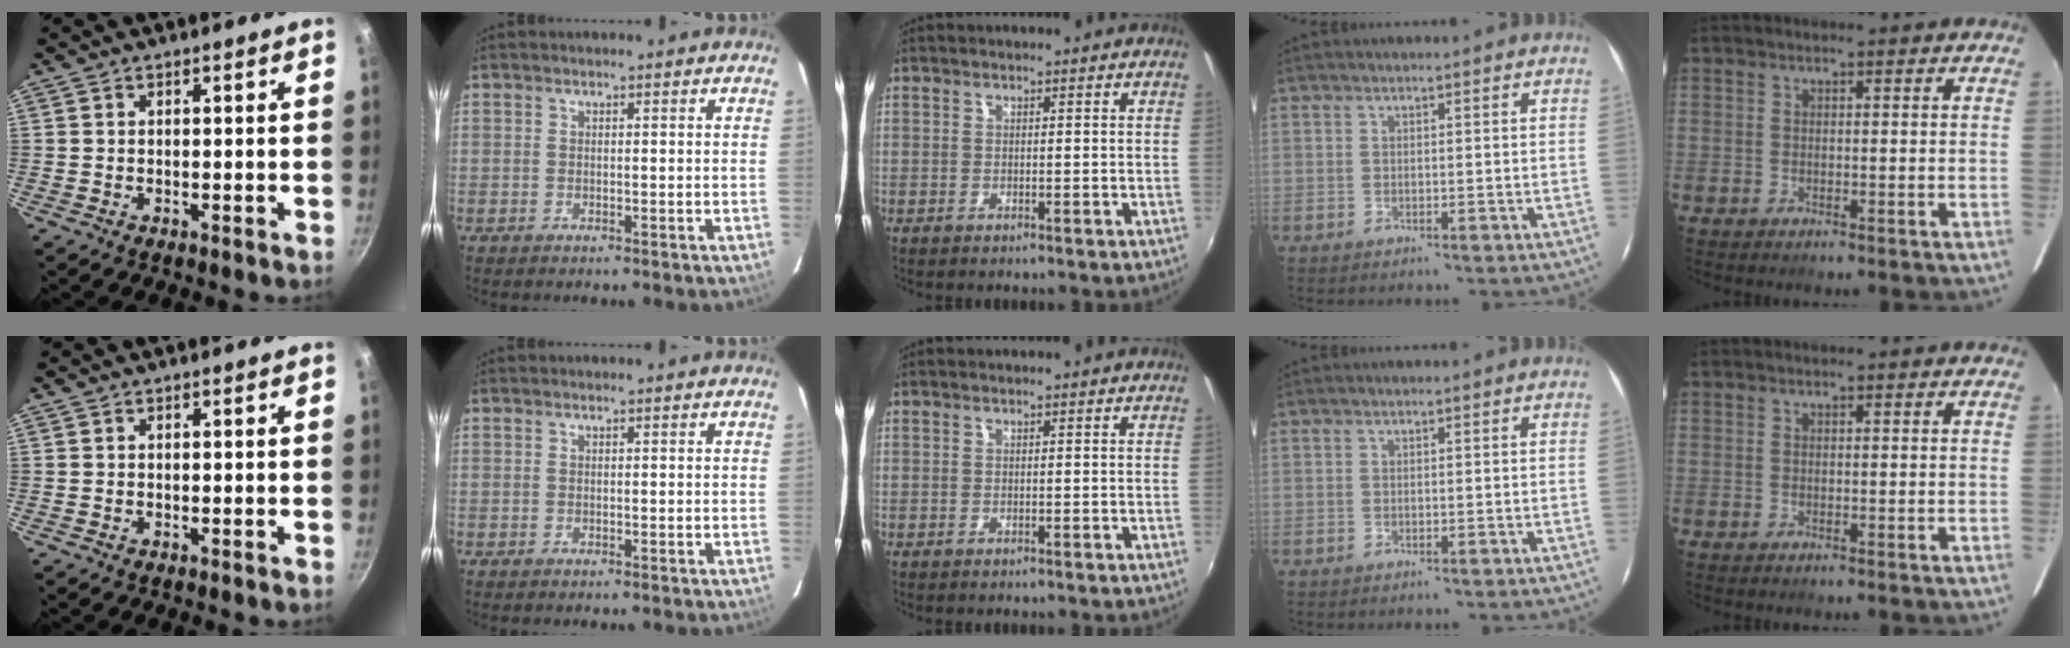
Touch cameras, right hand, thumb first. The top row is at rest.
{}